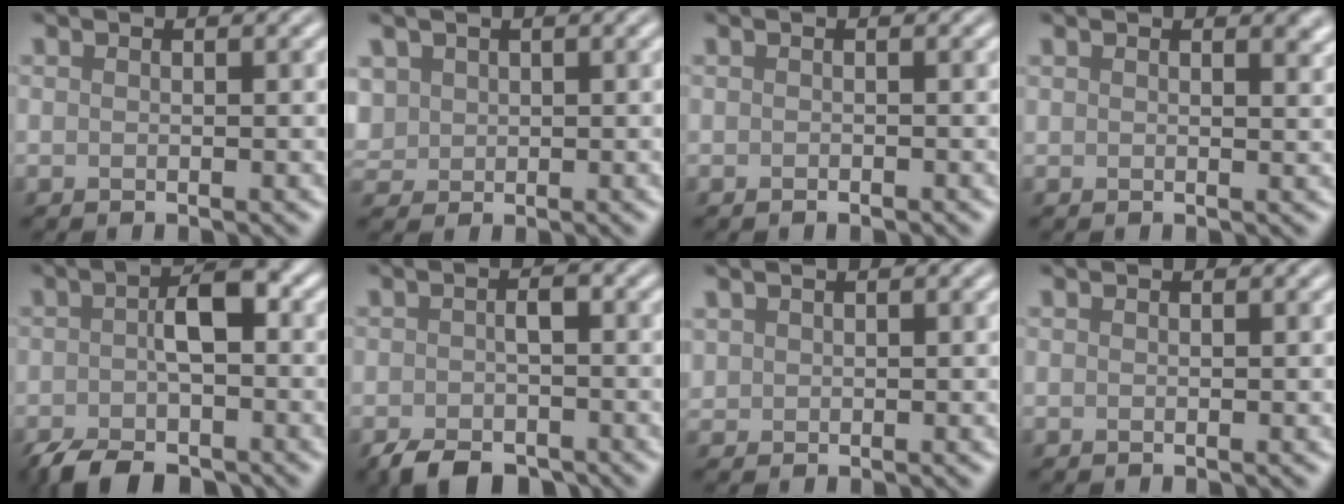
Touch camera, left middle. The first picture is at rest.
{"total": 1.4, "force": [0.6, 1.2, 0.0], "torque": [-0.016, 0.002, 0.026]}
{"total": 0.7, "force": [-0.6, -0.3, -0.2], "torque": [-0.002, -0.001, -0.005]}
{"total": 2.6, "force": [1.9, 1.0, 1.5], "torque": [-0.007, 0.018, 0.020]}
{"total": 6.1, "force": [-3.4, 2.3, 4.5], "torque": [-0.085, 0.007, -0.060]}
{"total": 4.5, "force": [-3.2, 1.7, 2.5], "torque": [-0.041, -0.002, -0.051]}
{"total": 0.6, "force": [0.4, 0.1, -0.4], "torque": [0.000, 0.007, 0.021]}
{"total": 0.0}